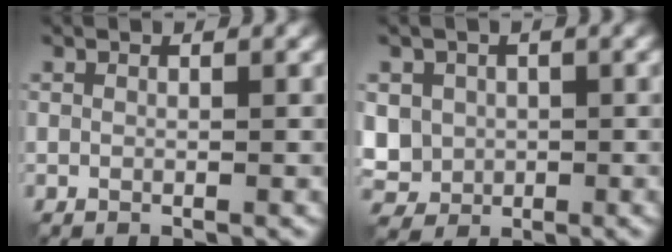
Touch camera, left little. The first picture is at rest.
{"total": 4.7, "force": [0.7, 4.3, 1.9], "torque": [-0.052, 0.007, 0.009]}